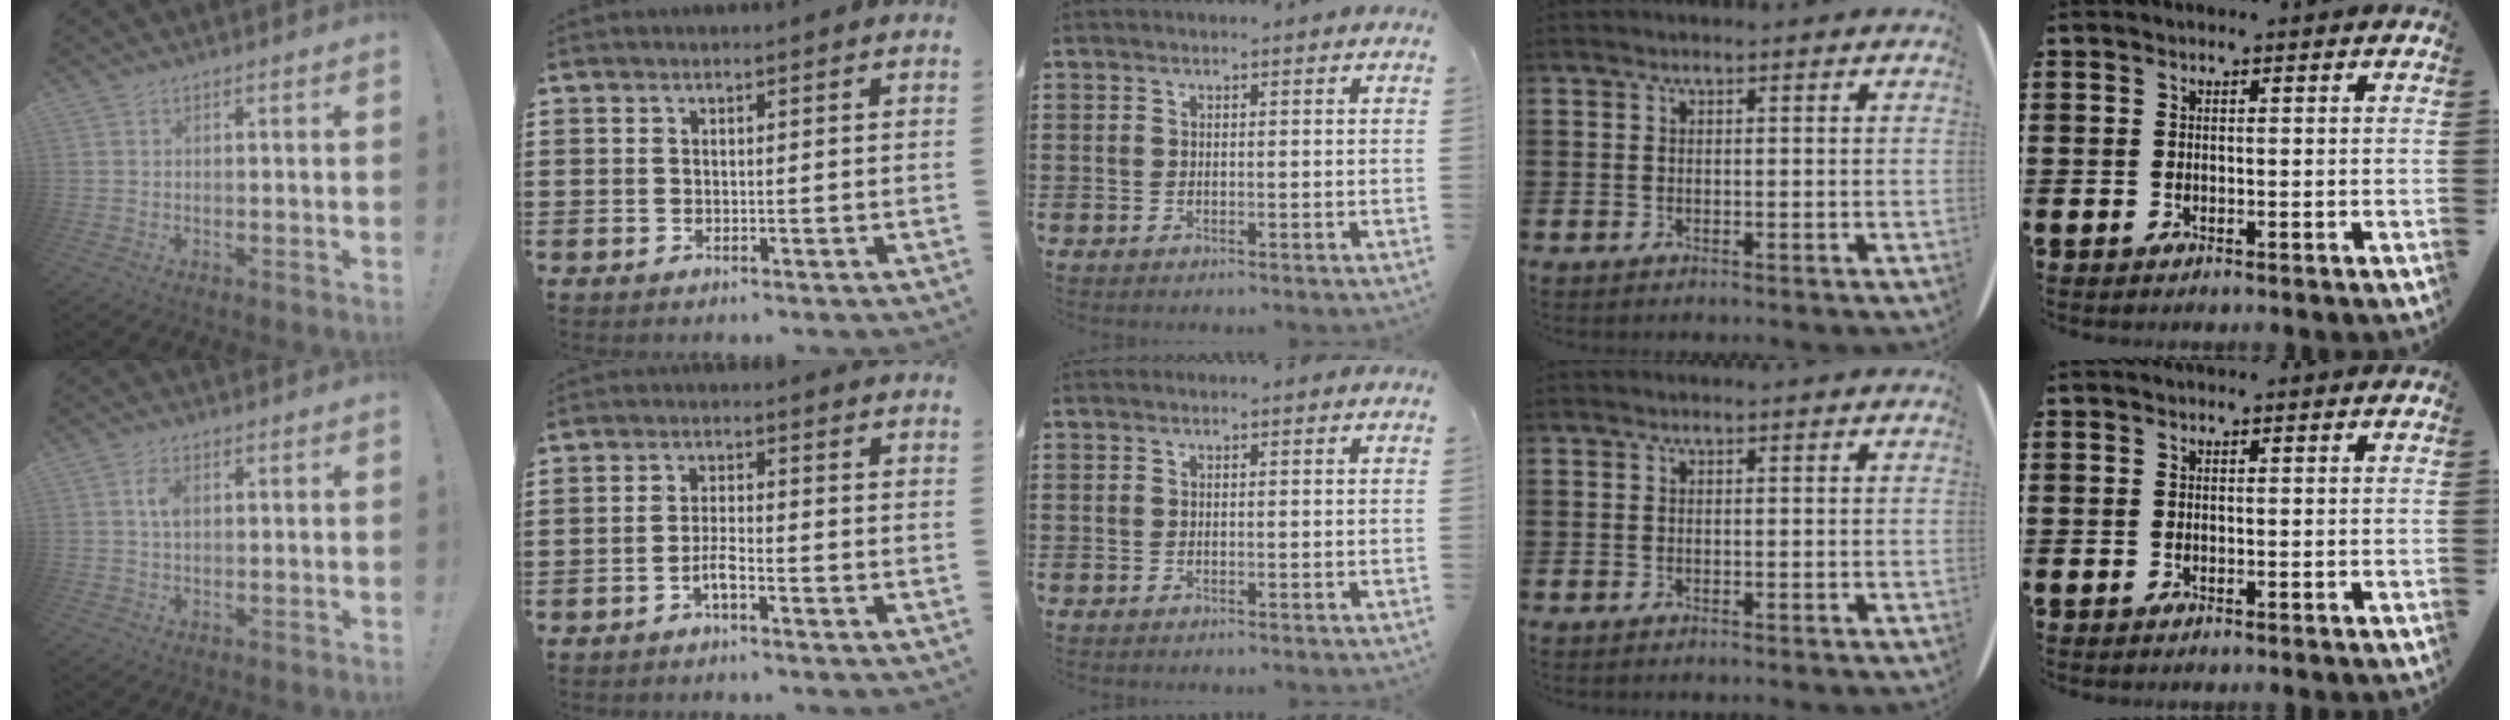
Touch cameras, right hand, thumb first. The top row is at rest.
{"thumb": {"total": 4.0, "force": [0.9, 2.3, 3.1], "torque": [-0.051, 0.003, 0.014]}, "index": {"total": 3.0, "force": [-1.6, 0.5, 2.5], "torque": [-0.060, -0.005, -0.033]}}